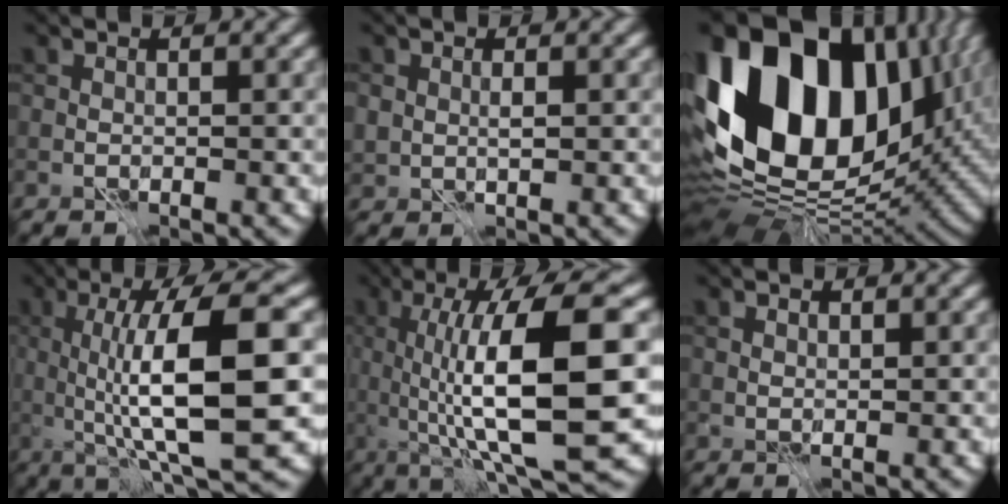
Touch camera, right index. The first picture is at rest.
{"total": 1.5, "force": [0.3, 1.2, 0.9], "torque": [-0.020, -0.006, 0.008]}
{"total": 20.1, "force": [5.8, 13.1, 14.0], "torque": [-0.287, 0.026, 0.099]}
{"total": 11.1, "force": [0.4, 2.6, 10.7], "torque": [-0.158, 0.003, 0.010]}
{"total": 12.8, "force": [0.4, 3.1, 12.4], "torque": [-0.185, 0.002, 0.008]}
{"total": 0.6, "force": [0.4, 0.4, 0.3], "torque": [-0.005, -0.002, 0.007]}